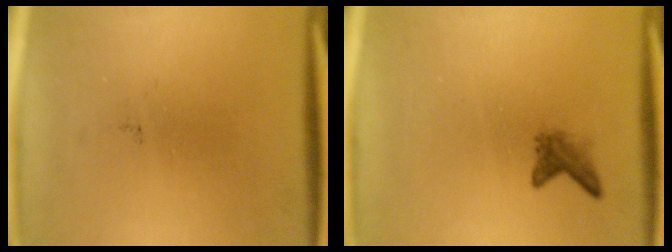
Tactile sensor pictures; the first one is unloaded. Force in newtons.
{"total": 1.7}